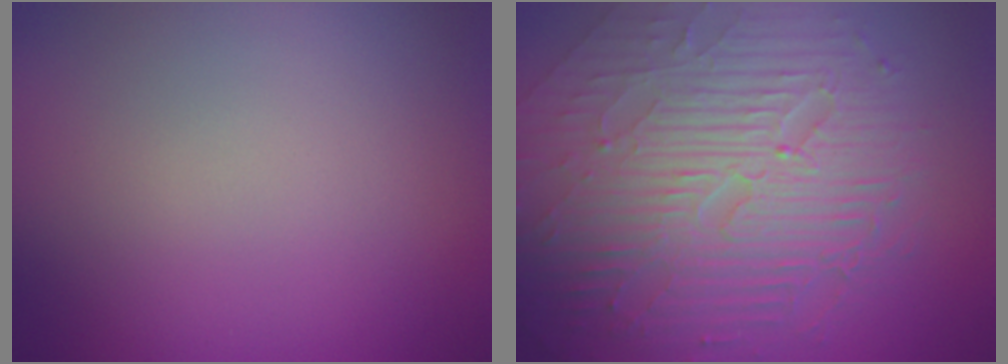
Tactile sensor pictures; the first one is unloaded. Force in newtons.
{"total": 9.5, "press": 6.2, "slide": 7.2}